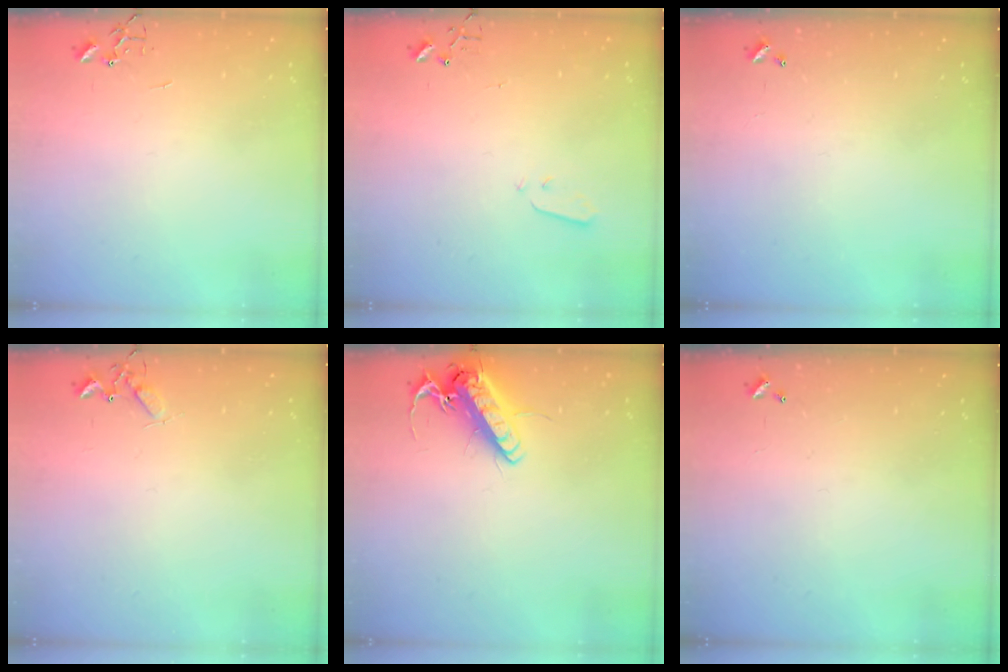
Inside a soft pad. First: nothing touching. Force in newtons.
{"total": 3.2, "press": 3.2, "slide": 0.1}
{"total": 0.0}
{"total": 4.6, "press": 4.6, "slide": 0.6}
{"total": 14.1, "press": 13.9, "slide": 2.6}
{"total": 0.0}